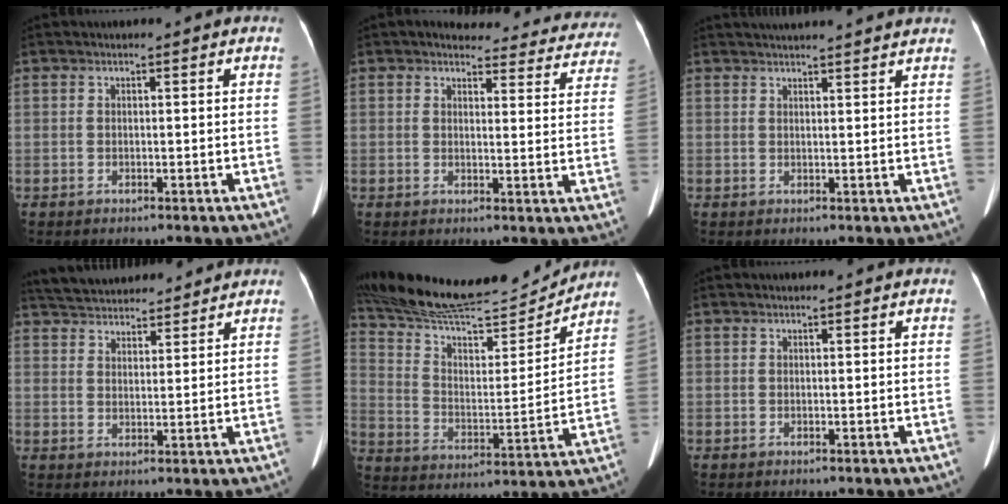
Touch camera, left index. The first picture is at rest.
{"total": 17.0, "force": [16.0, 5.0, 2.9], "torque": [0.005, -0.042, 0.153]}
{"total": 10.9, "force": [10.1, 0.1, 4.0], "torque": [-0.059, 0.026, 0.121]}
{"total": 12.3, "force": [11.4, 3.0, 3.3], "torque": [-0.058, 0.038, 0.182]}
{"total": 20.5, "force": [19.5, 1.7, 6.3], "torque": [-0.120, -0.012, 0.310]}
{"total": 0.0}